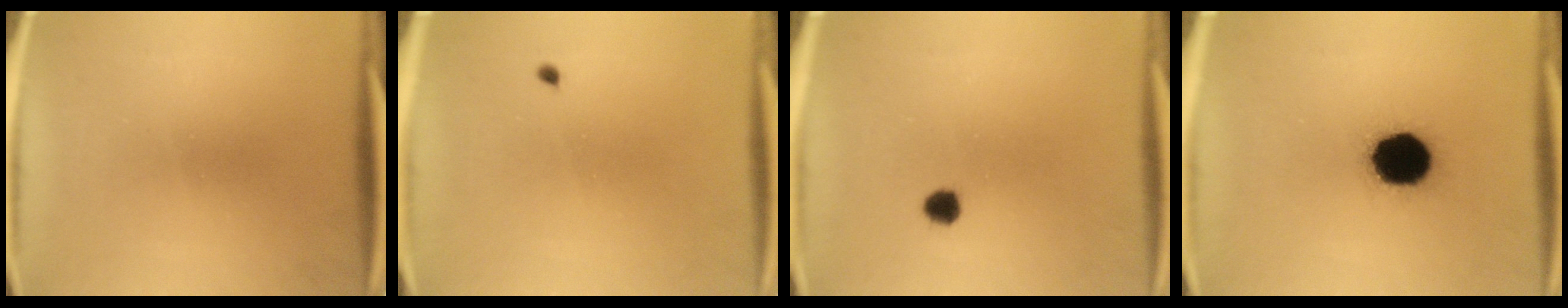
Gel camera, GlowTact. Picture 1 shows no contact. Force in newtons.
{"total": 0.5}
{"total": 2.4}
{"total": 16.1}